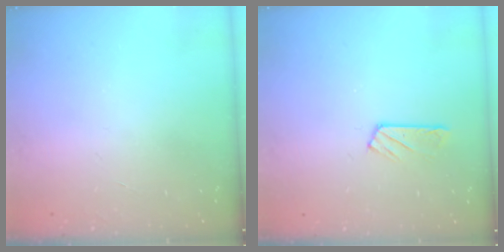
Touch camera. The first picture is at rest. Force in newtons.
{"total": 4.3, "press": 4.3, "slide": 0.5}